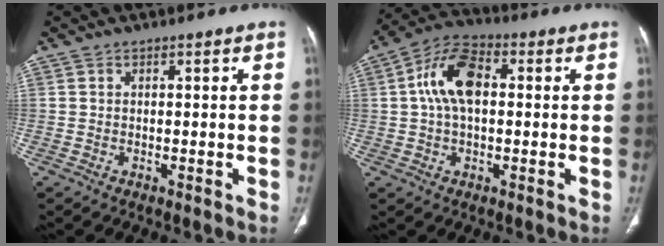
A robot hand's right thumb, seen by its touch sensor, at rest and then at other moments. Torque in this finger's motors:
{"motor_torque": [-0.54, 0.65, 0.17, -0.07, 0.26]}